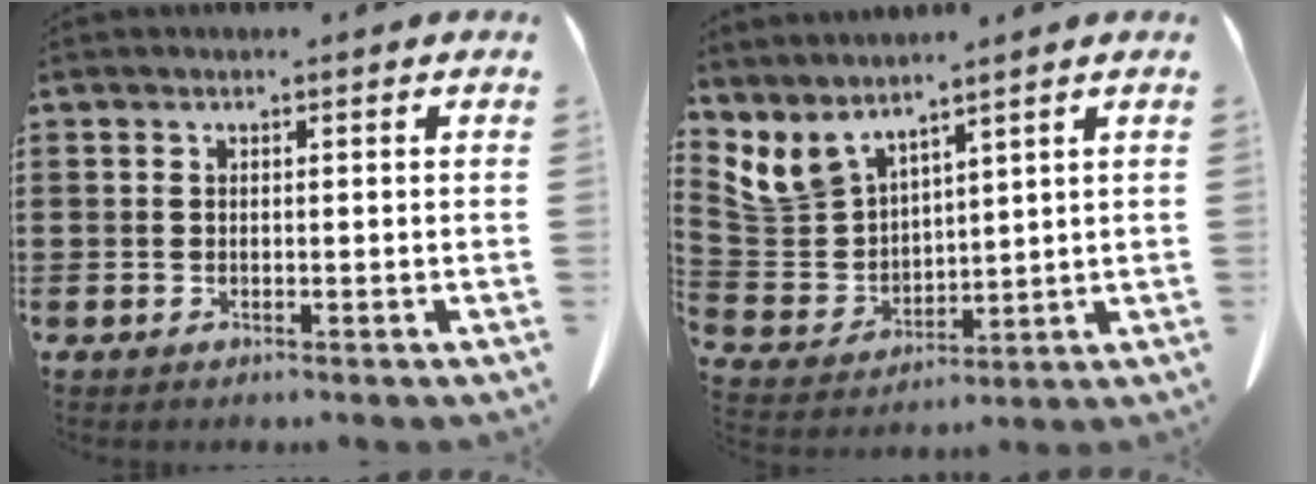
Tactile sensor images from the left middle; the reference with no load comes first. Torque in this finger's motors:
{"motor_torque": [2.14, 0.00, -0.11, -0.03]}